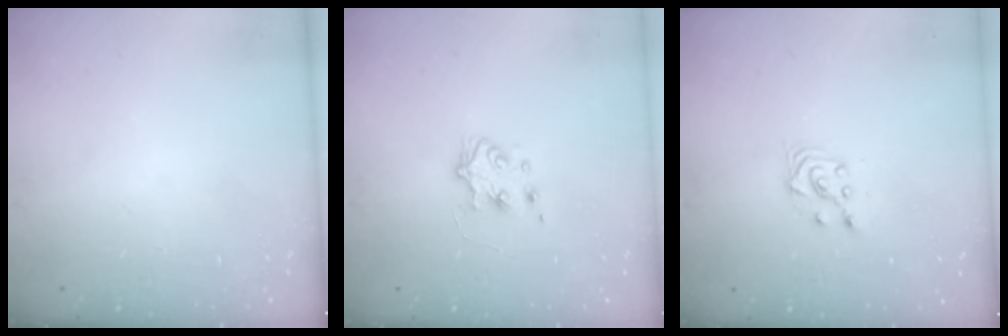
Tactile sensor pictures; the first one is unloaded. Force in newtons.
{"total": 6.1, "press": 6.0, "slide": 0.9}
{"total": 3.6, "press": 3.5, "slide": 0.9}